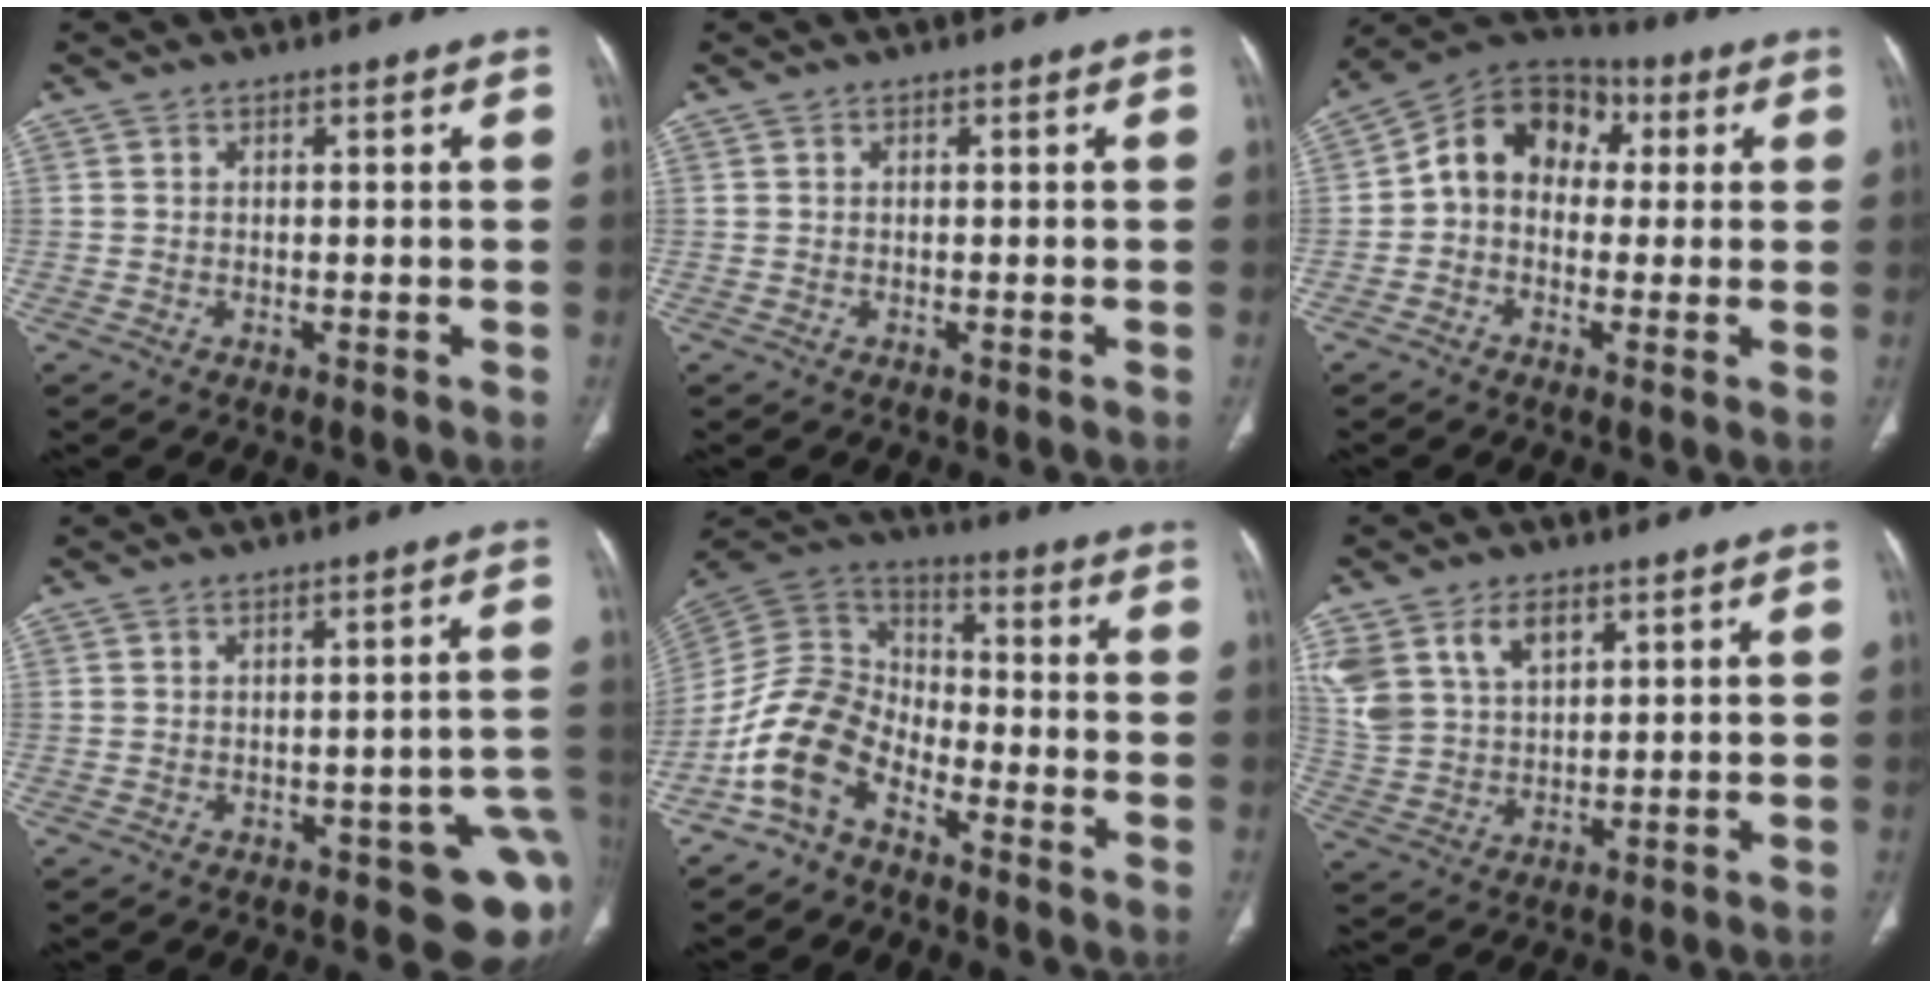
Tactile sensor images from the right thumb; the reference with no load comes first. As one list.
[{"total": 0.0}, {"total": 11.8, "force": [1.2, 9.3, 7.1], "torque": [-0.087, 0.041, 0.005]}, {"total": 9.7, "force": [-3.9, 3.7, 8.1], "torque": [-0.073, 0.019, -0.041]}, {"total": 12.1, "force": [-7.3, 7.1, 6.5], "torque": [-0.120, 0.072, -0.157]}, {"total": 12.3, "force": [6.2, 7.7, 7.2], "torque": [-0.145, -0.010, 0.136]}]